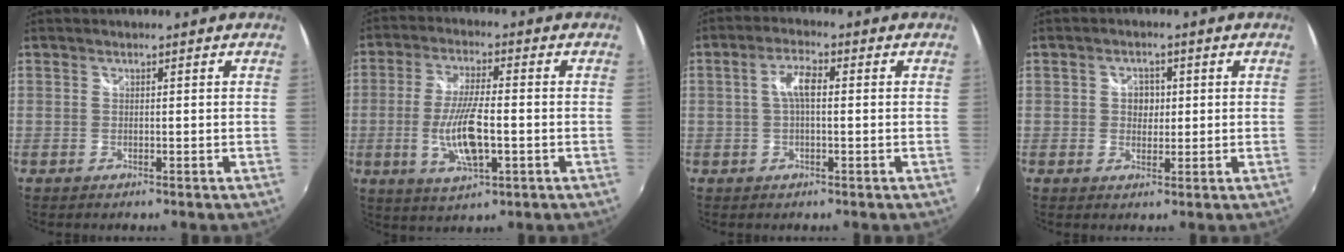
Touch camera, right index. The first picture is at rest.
{"total": 10.5, "force": [-2.3, 3.0, 9.8], "torque": [-0.194, -0.008, -0.041]}
{"total": 4.3, "force": [0.2, 1.4, 4.0], "torque": [-0.078, 0.010, 0.004]}
{"total": 3.2, "force": [0.2, 2.8, 1.5], "torque": [-0.021, 0.007, 0.002]}